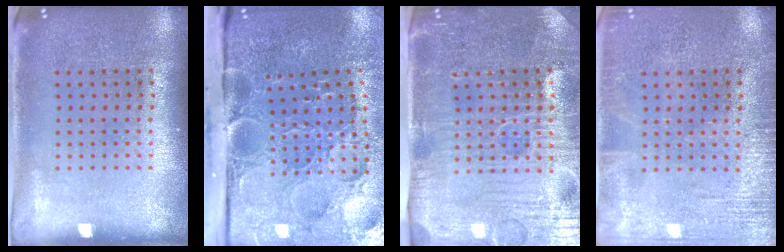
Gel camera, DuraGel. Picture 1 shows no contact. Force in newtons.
{"total": 5.3, "press": 4.0, "slide": 3.5}
{"total": 5.0, "press": 4.5, "slide": 2.2}
{"total": 2.6, "press": 2.5, "slide": 0.3}